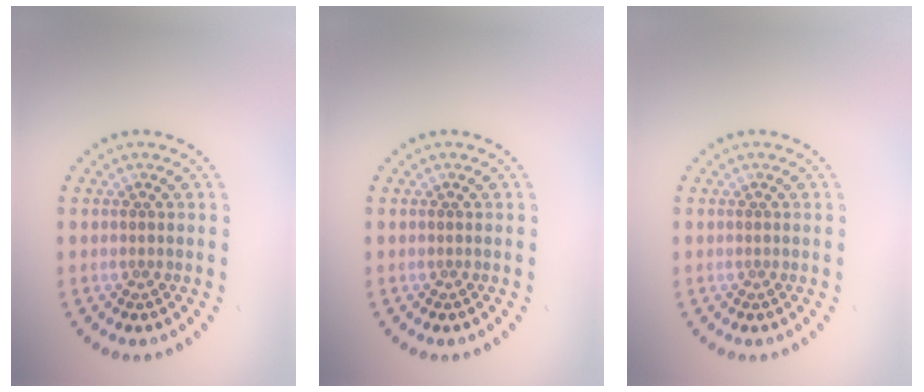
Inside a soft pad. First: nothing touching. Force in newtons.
{"total": 0.0}
{"total": 0.0}